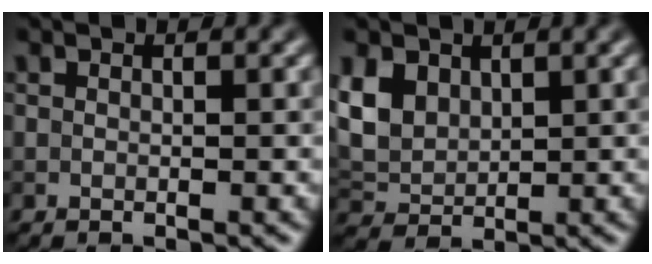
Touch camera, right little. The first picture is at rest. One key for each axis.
{"total": 4.4, "fx": 1.8, "fy": 3.1, "fz": 2.4, "tx": -0.067, "ty": 0.000, "tz": 0.036}